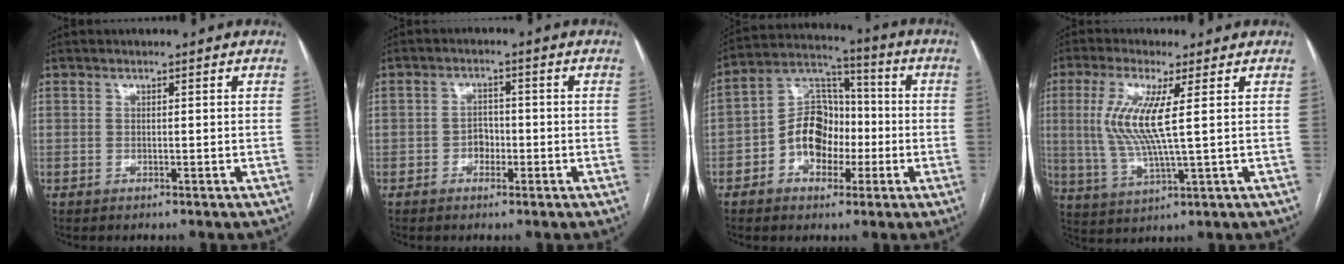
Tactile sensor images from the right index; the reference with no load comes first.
{"total": 2.7, "force": [-1.0, 2.0, 1.5], "torque": [-0.018, 0.007, -0.019]}
{"total": 10.4, "force": [-2.7, 7.5, 6.6], "torque": [-0.133, 0.036, -0.048]}
{"total": 9.5, "force": [1.8, 0.5, 9.3], "torque": [-0.216, -0.005, 0.036]}